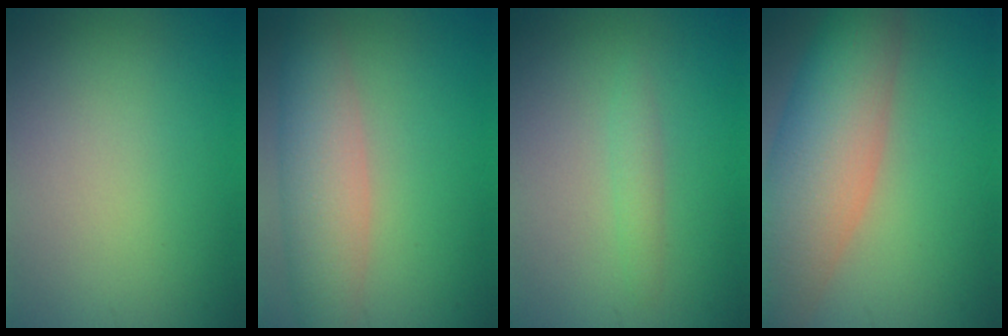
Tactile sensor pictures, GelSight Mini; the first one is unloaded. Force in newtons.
{"total": 5.6, "press": 5.5, "slide": 0.7}
{"total": 1.4, "press": 1.4, "slide": 0.1}
{"total": 9.6, "press": 9.6, "slide": 0.6}